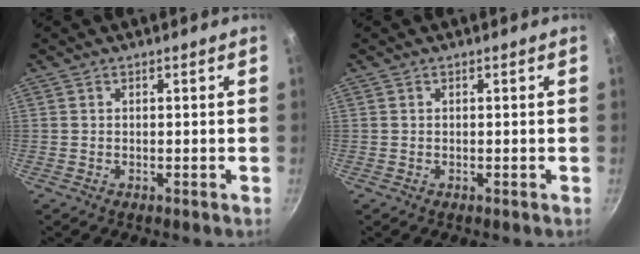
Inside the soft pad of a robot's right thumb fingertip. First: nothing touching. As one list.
[{"total": 0.0}]